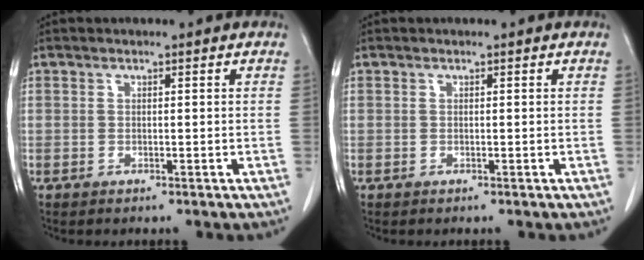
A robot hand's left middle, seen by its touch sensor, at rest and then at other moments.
{"total": 0.0}